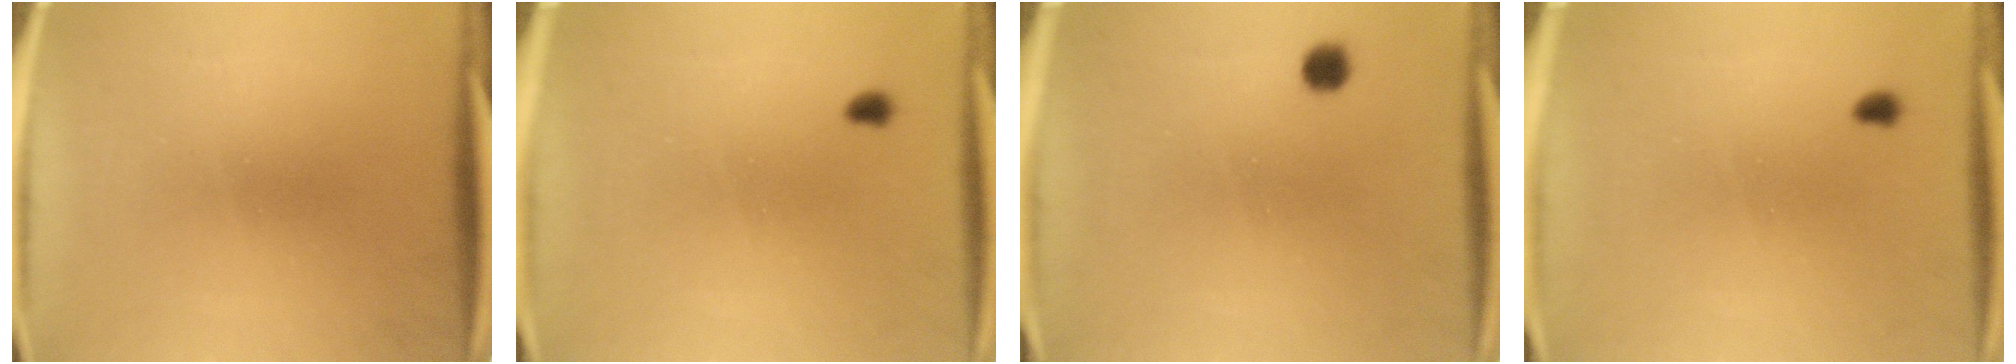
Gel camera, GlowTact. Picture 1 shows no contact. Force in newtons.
{"total": 0.9}
{"total": 2.6}
{"total": 0.9}